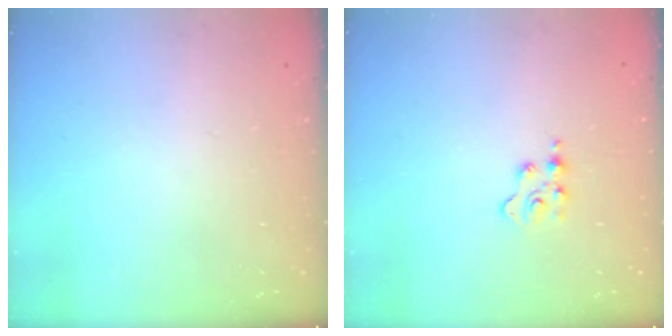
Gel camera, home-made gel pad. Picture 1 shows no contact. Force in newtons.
{"total": 2.9, "press": 2.9, "slide": 0.4}